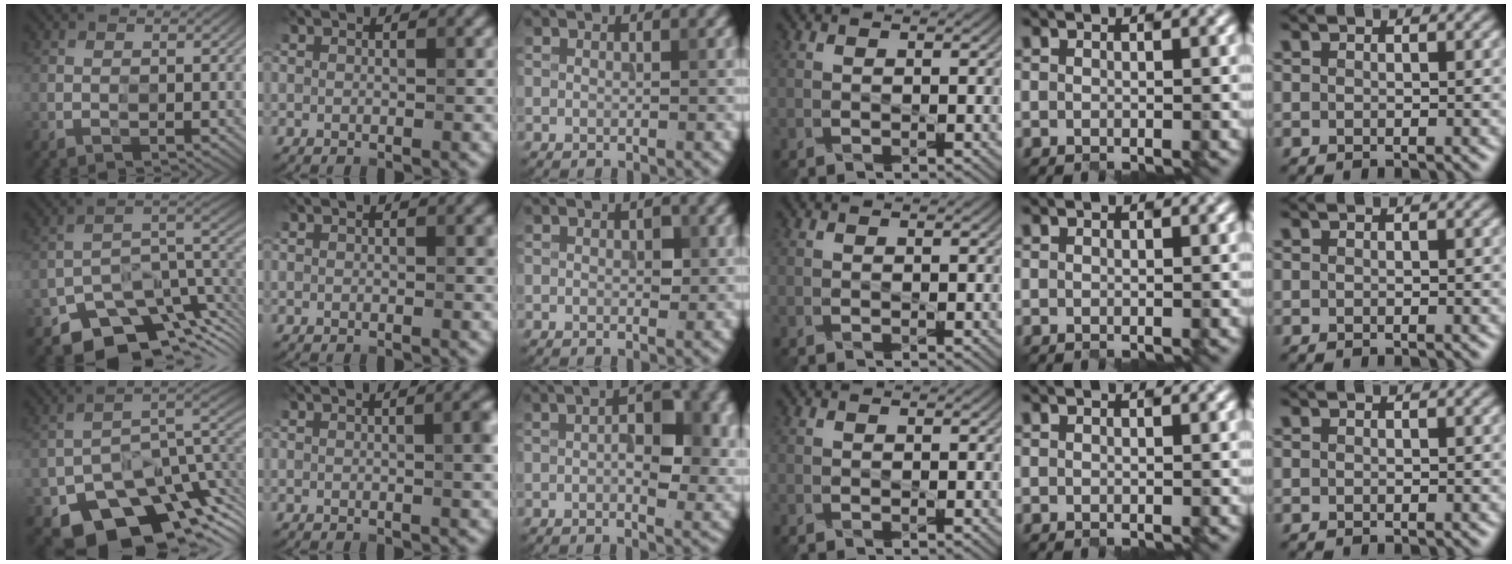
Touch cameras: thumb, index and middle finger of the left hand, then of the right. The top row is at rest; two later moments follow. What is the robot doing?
{"motion": "open", "object": "glasses case"}